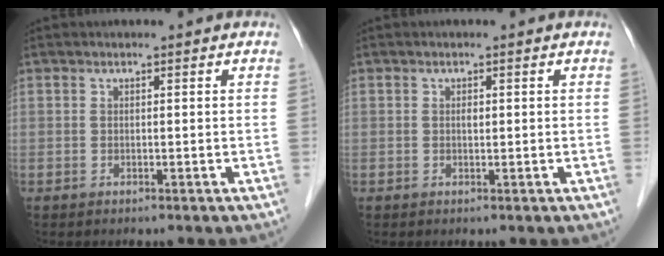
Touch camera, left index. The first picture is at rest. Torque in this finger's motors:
{"motor_torque": [0.04, 0.02, 0.00, 0.00]}